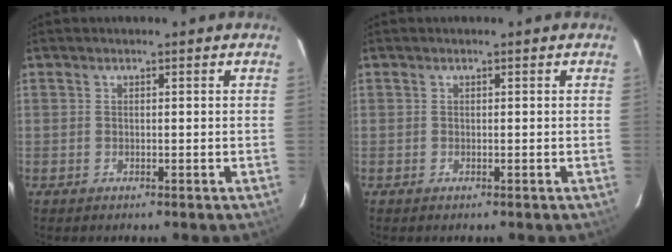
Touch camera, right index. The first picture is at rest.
{"total": 0.0}